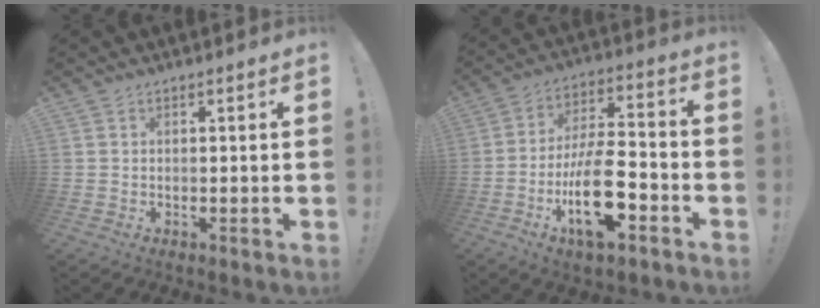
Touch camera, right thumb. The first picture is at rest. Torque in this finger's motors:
{"motor_torque": [1.12, 1.44, 1.62, -1.15, 0.51]}